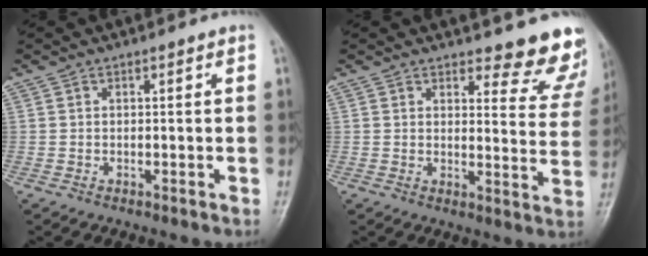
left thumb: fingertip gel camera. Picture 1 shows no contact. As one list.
[{"total": 11.8, "force": [11.0, 3.4, 2.6], "torque": [0.016, -0.100, 0.103]}]